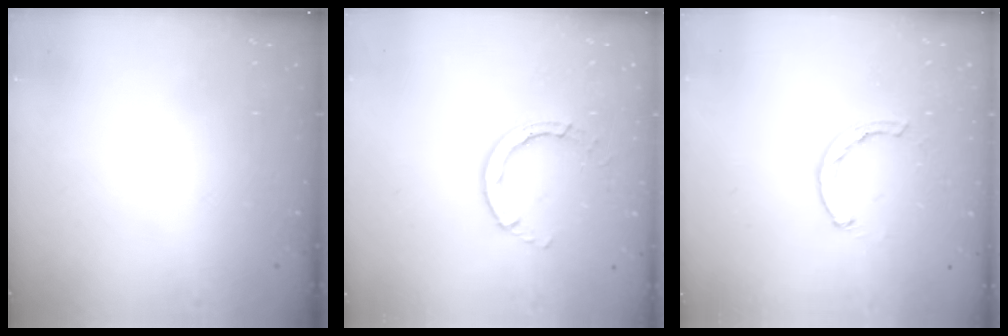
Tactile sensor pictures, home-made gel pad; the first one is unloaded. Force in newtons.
{"total": 4.7, "press": 4.7, "slide": 0.3}
{"total": 2.1, "press": 2.1, "slide": 0.3}